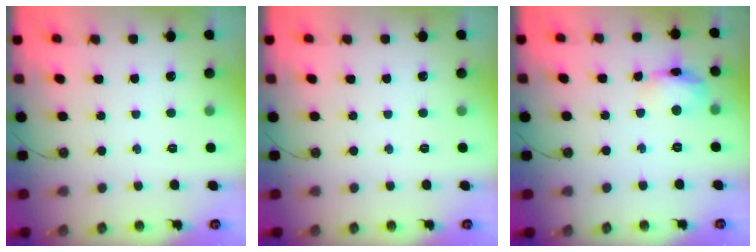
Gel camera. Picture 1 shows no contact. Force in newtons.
{"total": 0.0}
{"total": 11.1, "press": 11.1, "slide": 0.8}